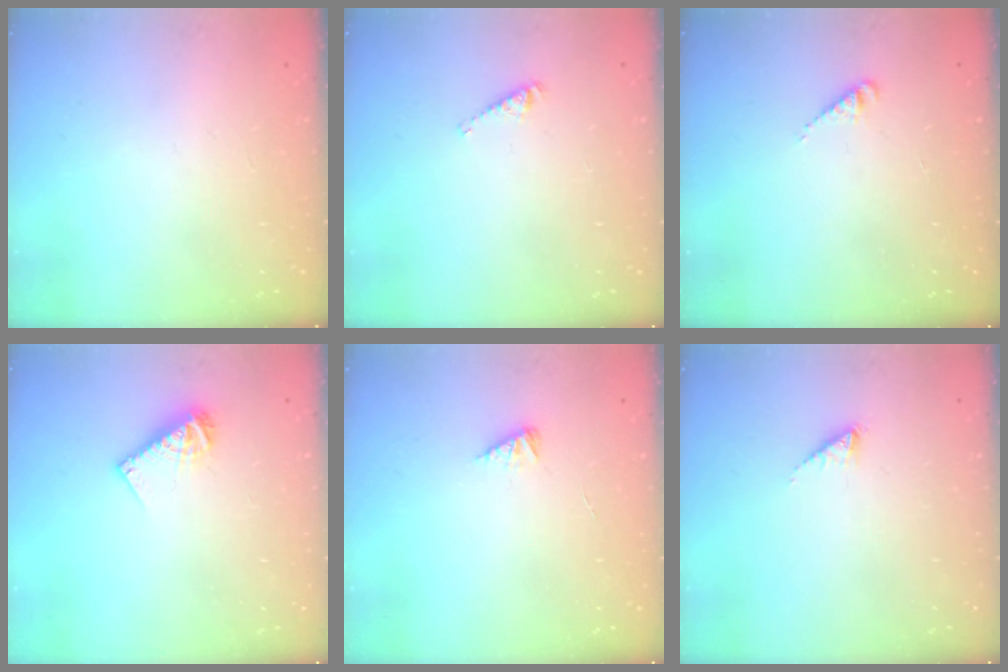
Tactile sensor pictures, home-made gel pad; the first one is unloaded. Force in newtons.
{"total": 3.6, "press": 3.5, "slide": 0.4}
{"total": 2.3, "press": 2.3, "slide": 0.2}
{"total": 8.2, "press": 8.2, "slide": 0.7}
{"total": 1.8, "press": 1.7, "slide": 0.3}
{"total": 0.8, "press": 0.8, "slide": 0.1}